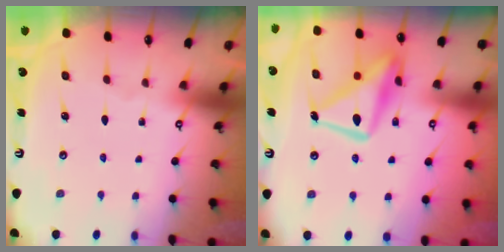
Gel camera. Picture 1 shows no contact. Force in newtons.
{"total": 15.0, "press": 14.9, "slide": 1.5}